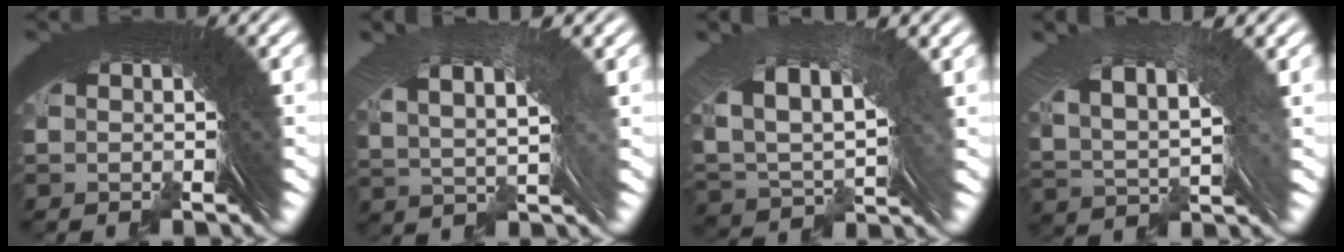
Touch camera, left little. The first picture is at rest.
{"total": 5.0, "force": [2.2, 2.0, 4.1], "torque": [-0.059, 0.020, 0.033]}
{"total": 7.3, "force": [1.8, 4.2, 5.6], "torque": [-0.103, 0.001, 0.035]}
{"total": 5.9, "force": [2.2, 3.0, 4.5], "torque": [-0.078, 0.012, 0.034]}